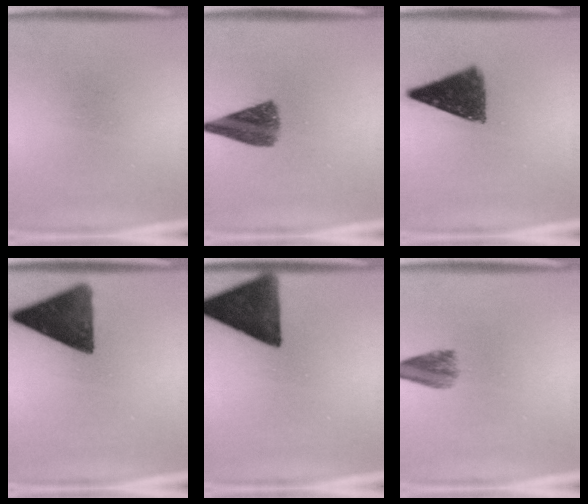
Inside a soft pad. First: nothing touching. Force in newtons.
{"total": 7.6}
{"total": 10.8}
{"total": 12.8}
{"total": 14.2}
{"total": 4.1}